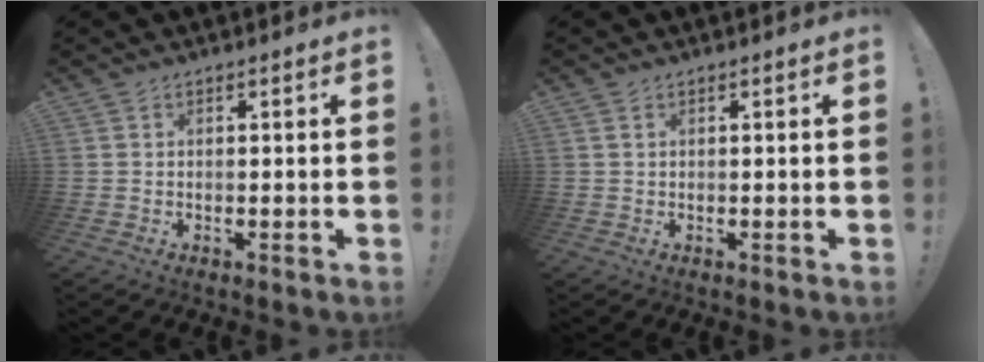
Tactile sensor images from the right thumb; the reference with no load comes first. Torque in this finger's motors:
{"motor_torque": [0.07, 0.21, -0.03, -0.25, 0.10]}